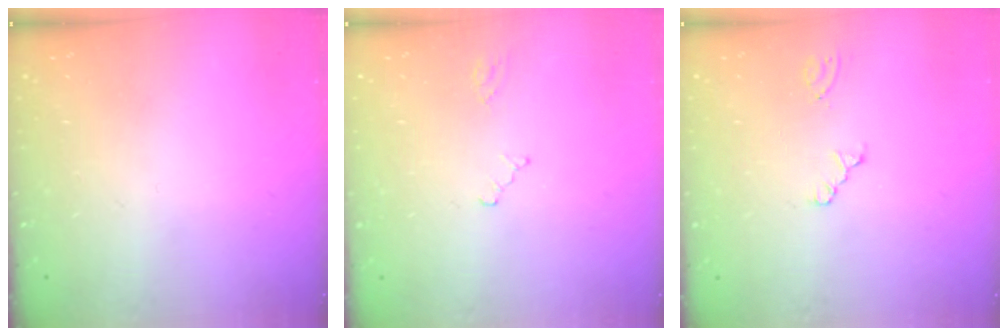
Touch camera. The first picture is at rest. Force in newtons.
{"total": 0.8, "press": 0.8, "slide": 0.2}
{"total": 0.0}